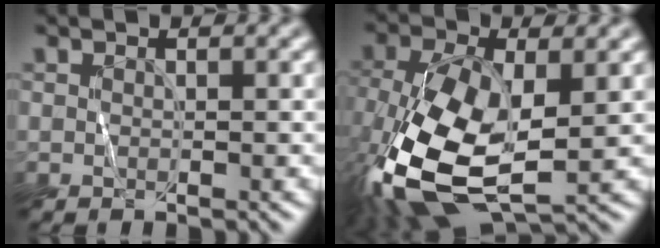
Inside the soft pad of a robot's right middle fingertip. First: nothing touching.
{"total": 13.2, "force": [-3.2, 6.8, 10.9], "torque": [-0.263, -0.033, -0.048]}